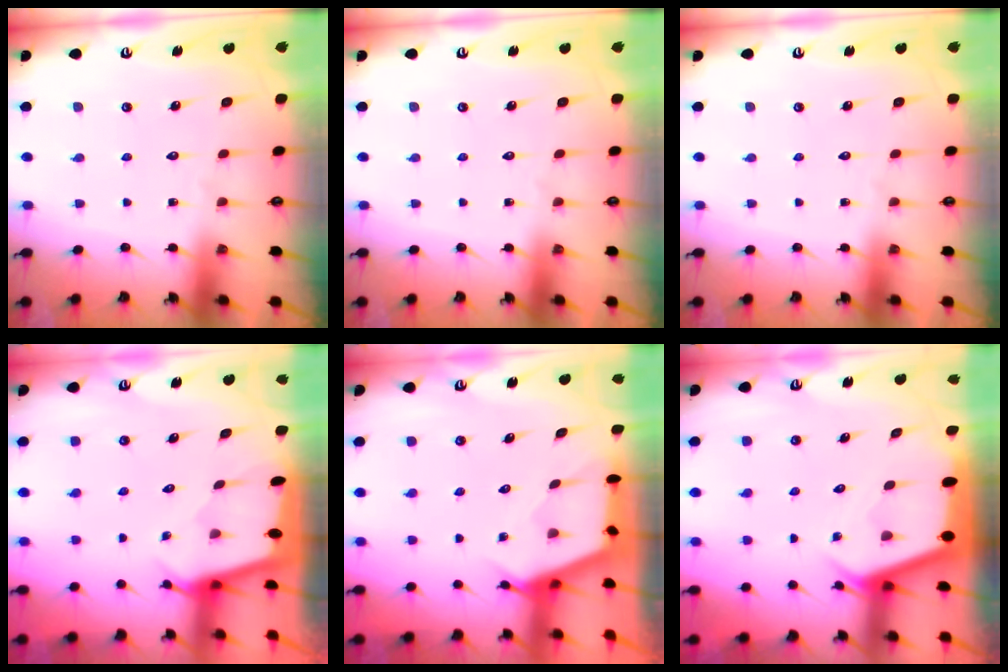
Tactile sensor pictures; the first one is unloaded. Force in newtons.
{"total": 0.0}
{"total": 0.0}
{"total": 1.6, "press": 1.6, "slide": 0.2}
{"total": 2.7, "press": 2.7, "slide": 0.4}
{"total": 2.8, "press": 2.8, "slide": 0.2}